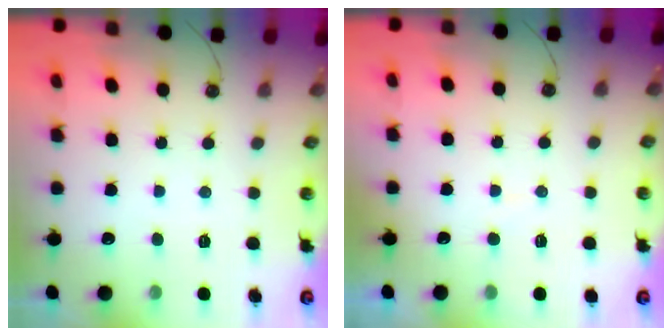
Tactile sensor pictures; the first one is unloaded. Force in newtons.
{"total": 2.5, "press": 2.5, "slide": 0.1}